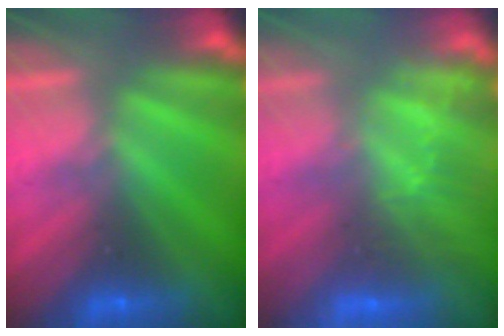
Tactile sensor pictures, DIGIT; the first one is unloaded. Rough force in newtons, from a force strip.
{"total": 3.3}